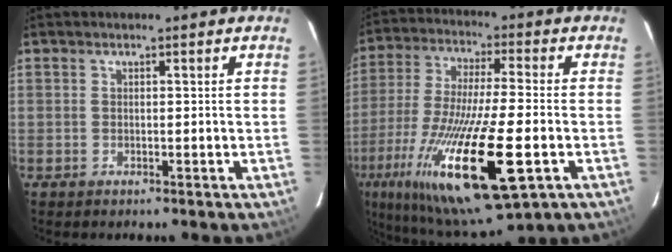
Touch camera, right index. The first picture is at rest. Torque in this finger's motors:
{"motor_torque": [2.14, 0.00, 1.05, 0.21]}